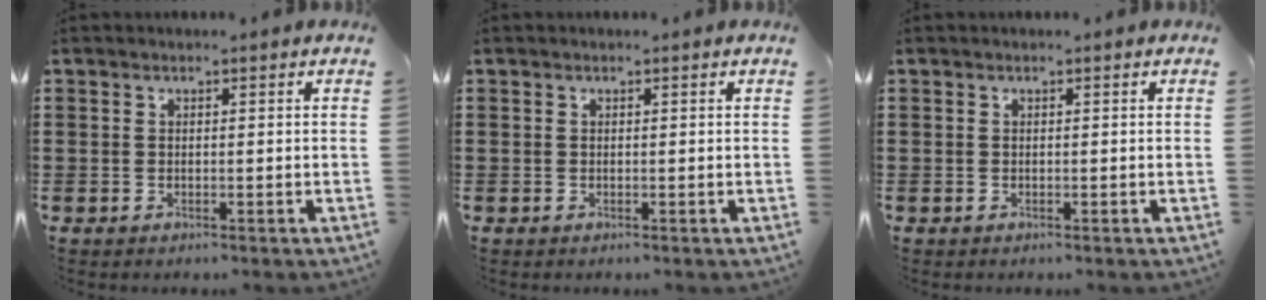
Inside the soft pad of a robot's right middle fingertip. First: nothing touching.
{"total": 0.0}
{"total": 0.0}